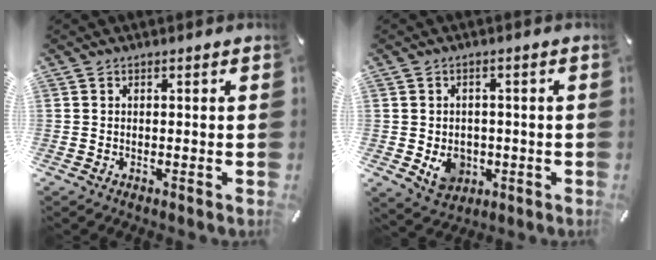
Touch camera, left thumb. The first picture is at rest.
{"total": 6.6, "force": [-1.2, 5.7, 3.1], "torque": [-0.044, 0.003, -0.019]}